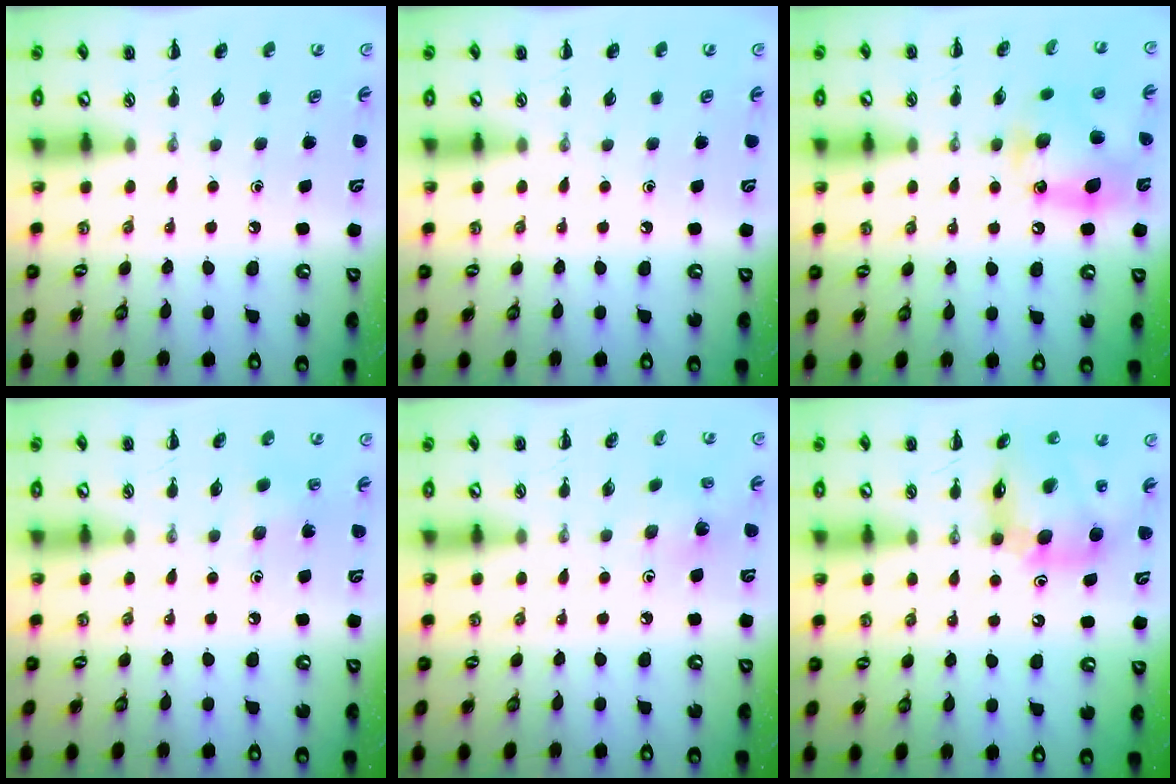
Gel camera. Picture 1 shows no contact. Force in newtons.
{"total": 0.0}
{"total": 12.7, "press": 12.6, "slide": 1.8}
{"total": 3.3, "press": 3.2, "slide": 1.0}
{"total": 2.0, "press": 1.9, "slide": 0.6}
{"total": 13.6, "press": 13.0, "slide": 4.2}